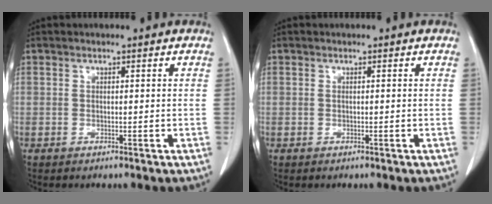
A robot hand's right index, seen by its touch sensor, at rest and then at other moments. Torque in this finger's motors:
{"motor_torque": [-0.13, 0.10, -0.03, -0.01]}